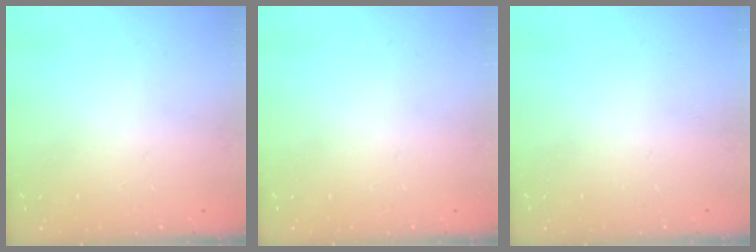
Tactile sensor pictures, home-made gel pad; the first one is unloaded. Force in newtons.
{"total": 0.0}
{"total": 0.0}